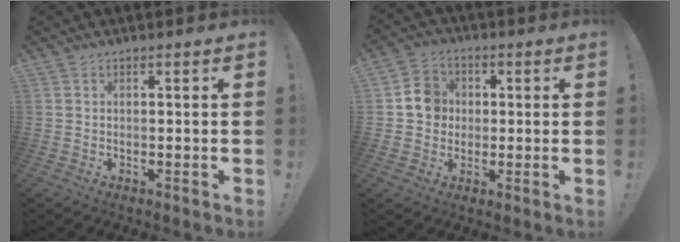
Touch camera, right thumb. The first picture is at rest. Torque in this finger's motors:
{"motor_torque": [0.06, 0.07, -0.05, 0.23, -0.10]}